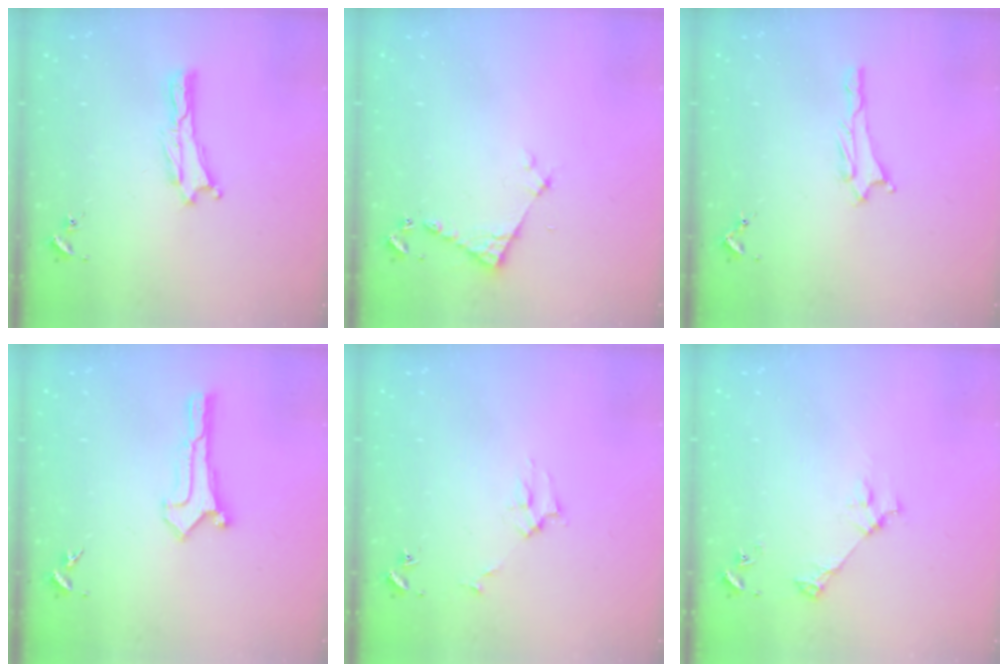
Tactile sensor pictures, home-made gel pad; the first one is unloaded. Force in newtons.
{"total": 3.9, "press": 3.9, "slide": 0.3}
{"total": 0.8, "press": 0.8, "slide": 0.1}
{"total": 0.0}
{"total": 2.7, "press": 2.7, "slide": 0.3}
{"total": 3.6, "press": 3.6, "slide": 0.4}